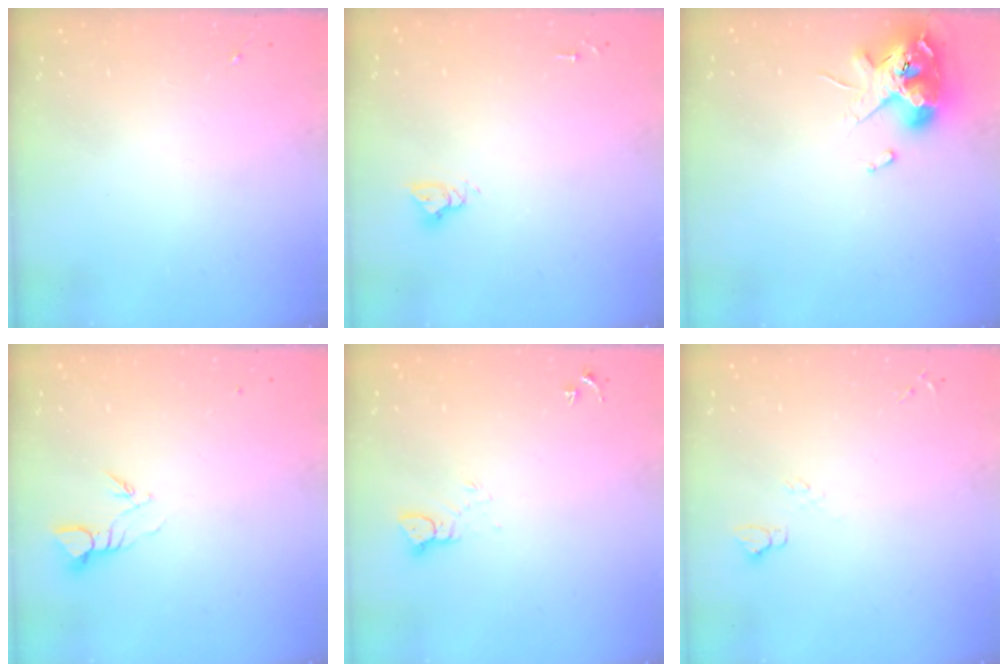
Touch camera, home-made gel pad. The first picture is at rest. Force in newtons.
{"total": 4.8, "press": 4.7, "slide": 0.4}
{"total": 12.7, "press": 12.5, "slide": 2.0}
{"total": 3.9, "press": 3.9, "slide": 0.3}
{"total": 3.1, "press": 3.1, "slide": 0.1}
{"total": 5.0, "press": 5.0, "slide": 0.6}